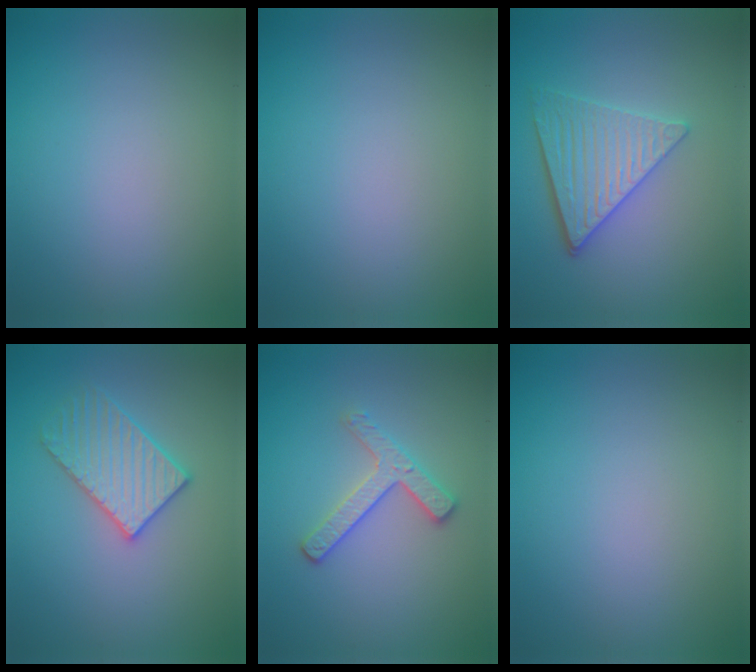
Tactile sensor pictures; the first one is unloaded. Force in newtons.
{"total": 0.0}
{"total": 4.8, "press": 3.9, "slide": 2.8}
{"total": 3.2, "press": 3.2, "slide": 0.4}
{"total": 2.8, "press": 2.6, "slide": 1.1}
{"total": 0.0}